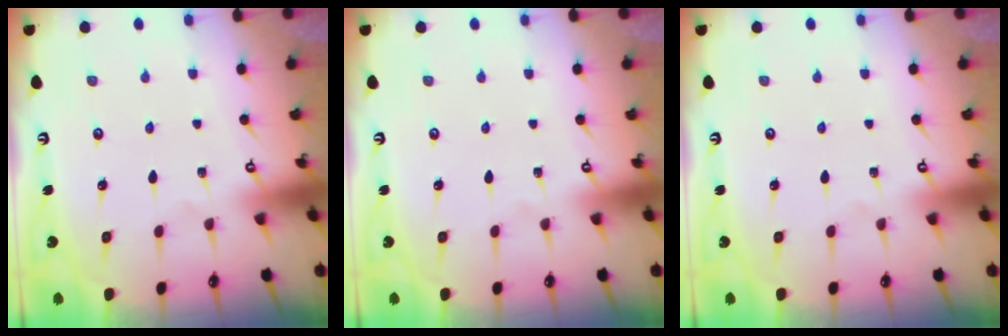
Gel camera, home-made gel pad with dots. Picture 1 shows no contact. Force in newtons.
{"total": 0.0}
{"total": 0.0}